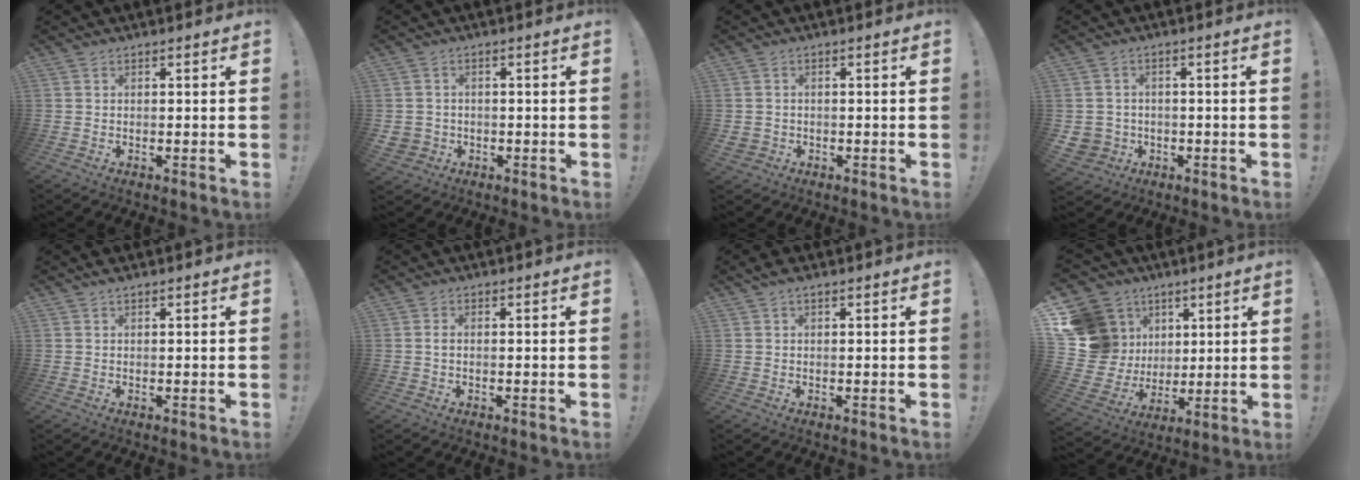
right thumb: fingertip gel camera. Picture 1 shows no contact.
{"total": 3.2, "force": [-0.2, 3.1, 0.9], "torque": [-0.017, -0.001, -0.003]}
{"total": 1.9, "force": [-0.3, 1.7, 0.7], "torque": [-0.011, 0.003, -0.005]}
{"total": 4.7, "force": [-0.6, 4.5, 1.2], "torque": [-0.031, 0.006, -0.008]}
{"total": 1.0, "force": [0.8, -0.1, 0.5], "torque": [-0.011, 0.002, 0.015]}
{"total": 1.0, "force": [-0.1, 0.3, 0.9], "torque": [-0.021, 0.003, -0.002]}
{"total": 1.8, "force": [1.1, 0.5, 1.4], "torque": [-0.026, 0.000, 0.021]}
{"total": 19.1, "force": [6.1, 16.7, 7.1], "torque": [-0.140, -0.028, 0.153]}